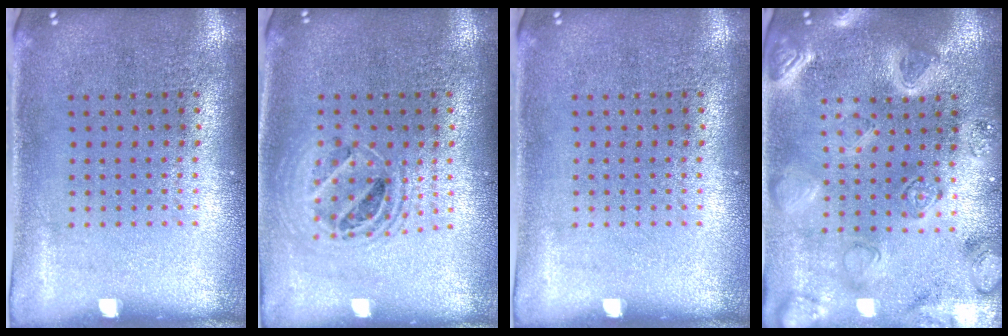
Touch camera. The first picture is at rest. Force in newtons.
{"total": 1.4, "press": 1.3, "slide": 0.6}
{"total": 0.0}
{"total": 3.4, "press": 3.2, "slide": 1.2}